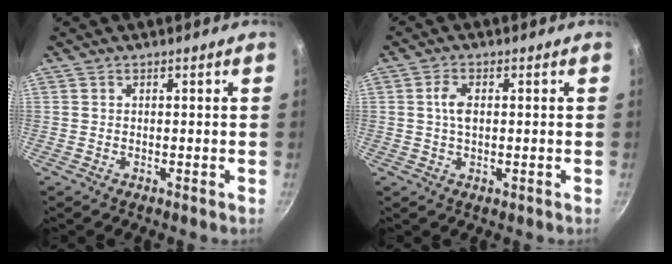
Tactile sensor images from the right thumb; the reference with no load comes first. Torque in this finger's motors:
{"motor_torque": [-0.05, 0.23, 0.22, 0.09, 0.07]}